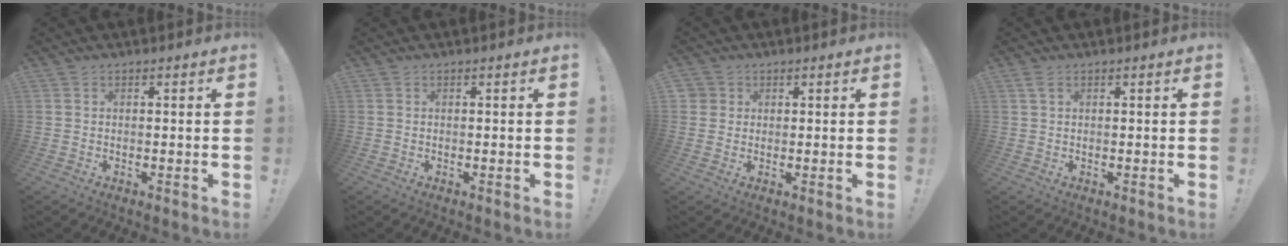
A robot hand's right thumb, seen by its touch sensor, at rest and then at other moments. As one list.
[{"total": 0.0}, {"total": 2.5, "force": [0.7, 2.4, 0.5], "torque": [-0.013, 0.002, 0.013]}, {"total": 1.5, "force": [0.7, 0.7, 1.1], "torque": [-0.025, 0.003, 0.014]}]